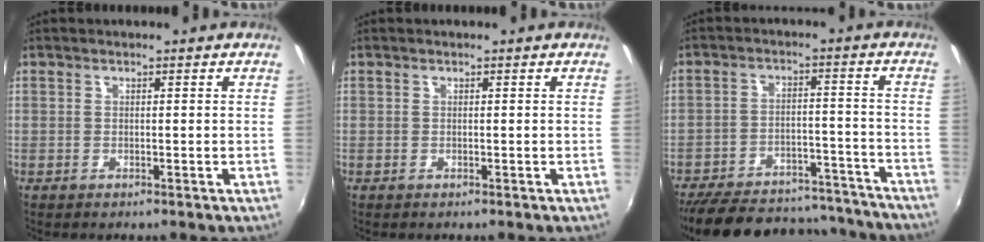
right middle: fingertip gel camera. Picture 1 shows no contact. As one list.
[{"total": 0.0}, {"total": 26.8, "force": [-23.0, 9.6, 9.8], "torque": [-0.202, 0.033, -0.292]}]